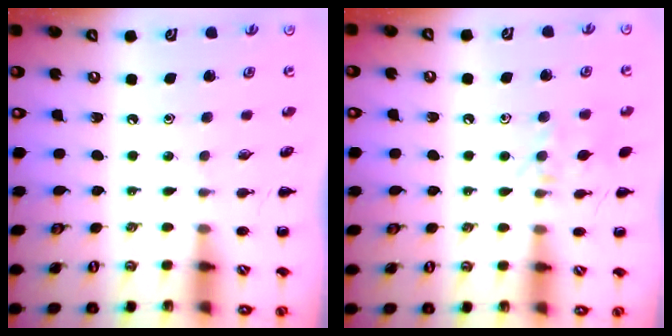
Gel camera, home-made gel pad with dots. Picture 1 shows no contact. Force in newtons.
{"total": 9.2, "press": 9.1, "slide": 1.0}